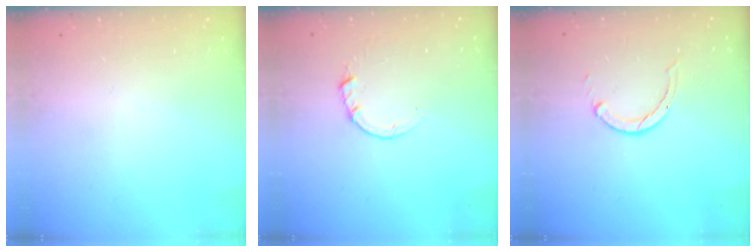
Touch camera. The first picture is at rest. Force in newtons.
{"total": 3.5, "press": 3.5, "slide": 0.4}
{"total": 3.2, "press": 3.1, "slide": 0.4}